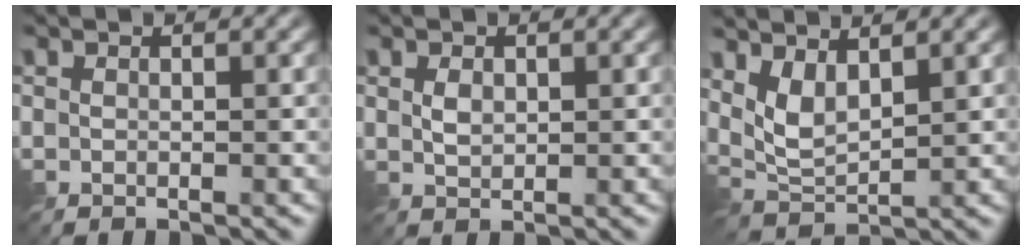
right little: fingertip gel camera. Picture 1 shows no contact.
{"total": 1.2, "force": [0.2, 0.8, 0.9], "torque": [-0.022, -0.001, 0.006]}
{"total": 3.5, "force": [1.7, 1.4, 2.7], "torque": [-0.067, -0.010, 0.037]}